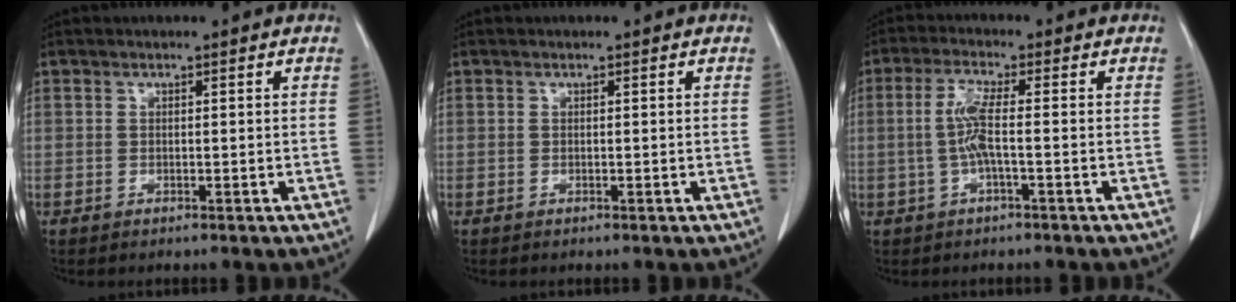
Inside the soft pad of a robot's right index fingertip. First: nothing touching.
{"total": 0.0}
{"total": 4.6, "force": [-0.5, 0.2, 4.6], "torque": [-0.103, 0.006, -0.011]}